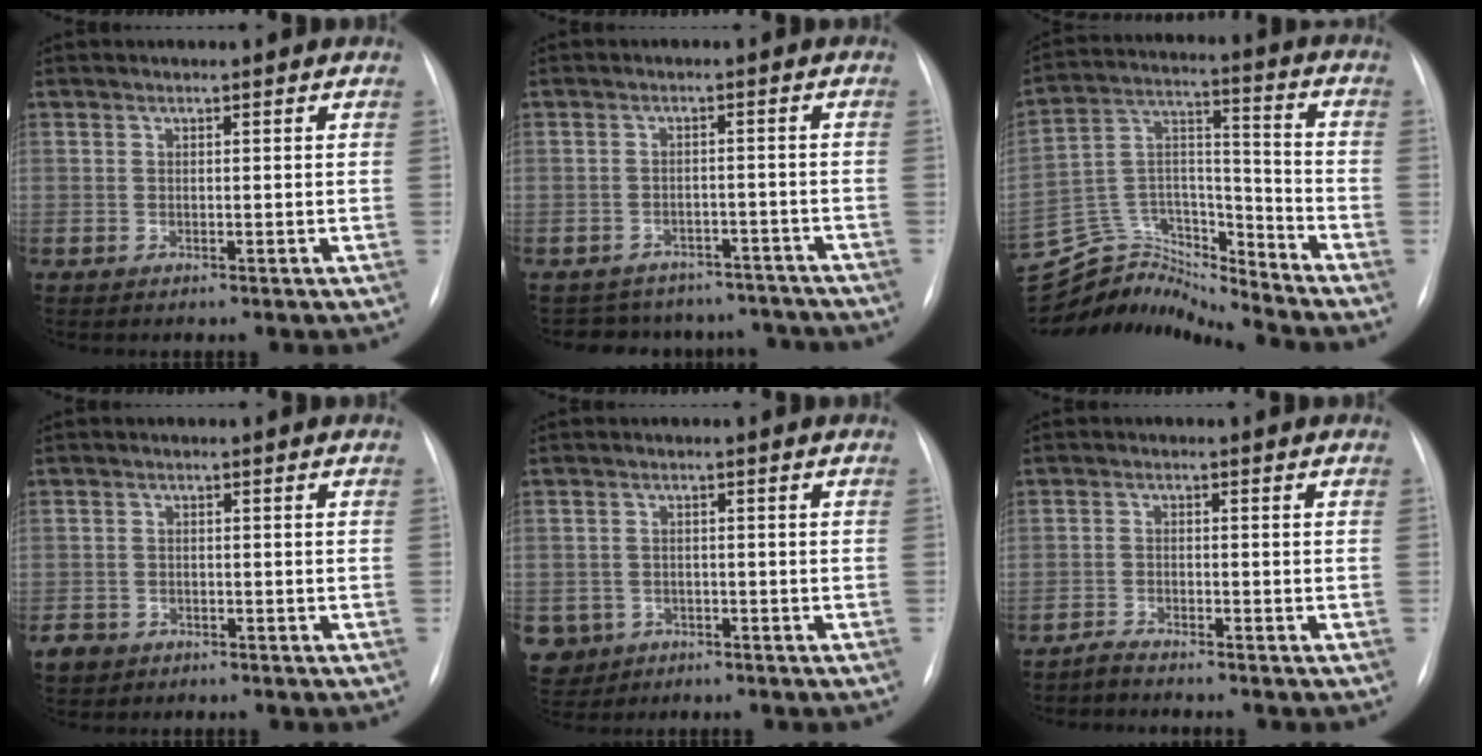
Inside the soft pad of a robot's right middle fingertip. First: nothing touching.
{"total": 11.5, "force": [-10.4, 4.9, 0.9], "torque": [-0.009, 0.026, -0.118]}
{"total": 14.3, "force": [-14.3, 0.6, 0.1], "torque": [-0.009, 0.068, -0.264]}
{"total": 2.6, "force": [-1.7, 1.9, 0.3], "torque": [-0.014, 0.003, -0.030]}
{"total": 5.8, "force": [-2.7, 5.1, 0.4], "torque": [-0.021, 0.004, -0.039]}
{"total": 1.9, "force": [-1.8, -0.3, -0.1], "torque": [-0.002, -0.010, -0.037]}